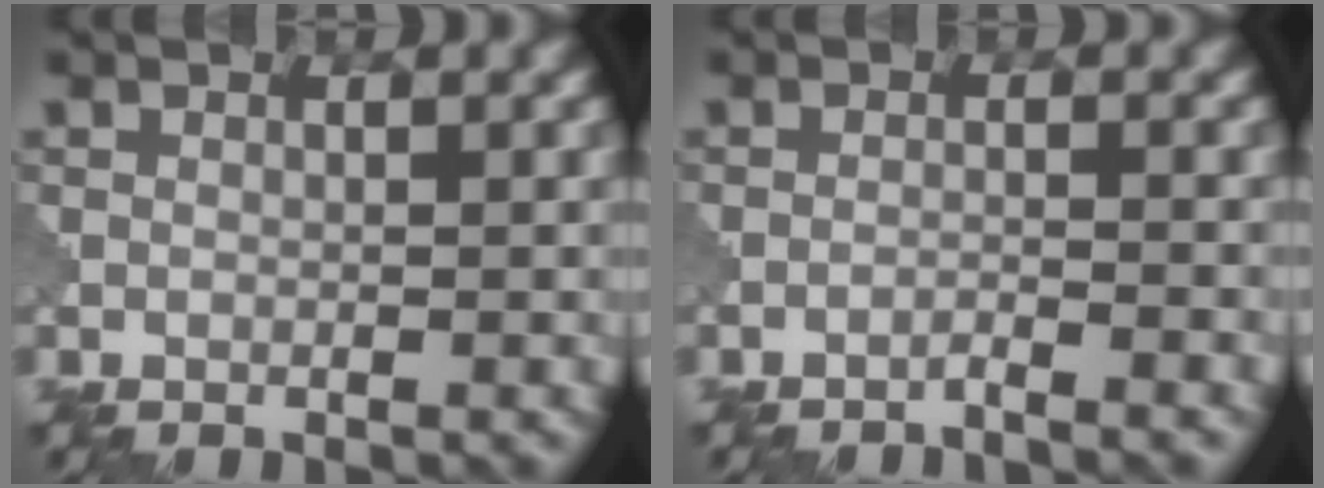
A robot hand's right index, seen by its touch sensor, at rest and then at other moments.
{"total": 1.5, "force": [-1.2, 0.2, 0.9], "torque": [-0.008, 0.004, -0.033]}